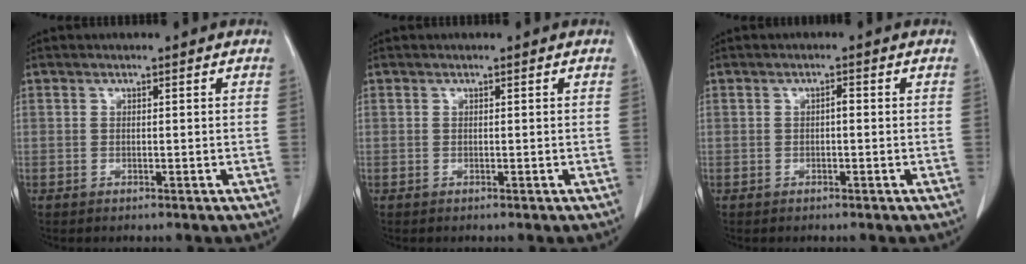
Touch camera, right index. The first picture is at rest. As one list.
[{"total": 0.0}, {"total": 0.9, "force": [-0.1, 0.3, 0.9], "torque": [-0.014, 0.003, -0.002]}]